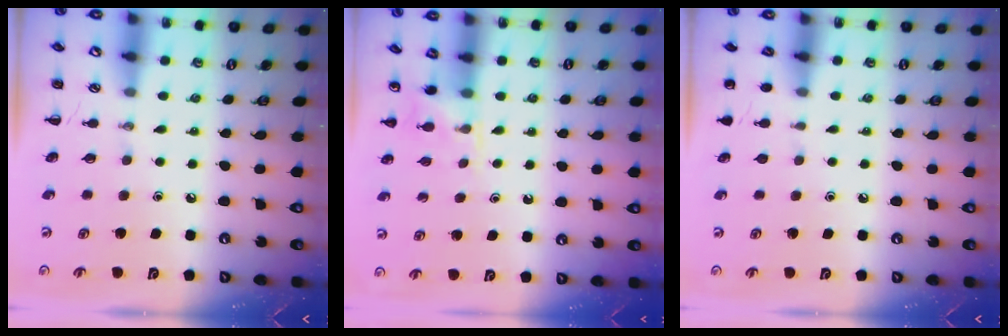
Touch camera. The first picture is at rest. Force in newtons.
{"total": 4.8, "press": 4.6, "slide": 1.4}
{"total": 1.1, "press": 1.0, "slide": 0.2}